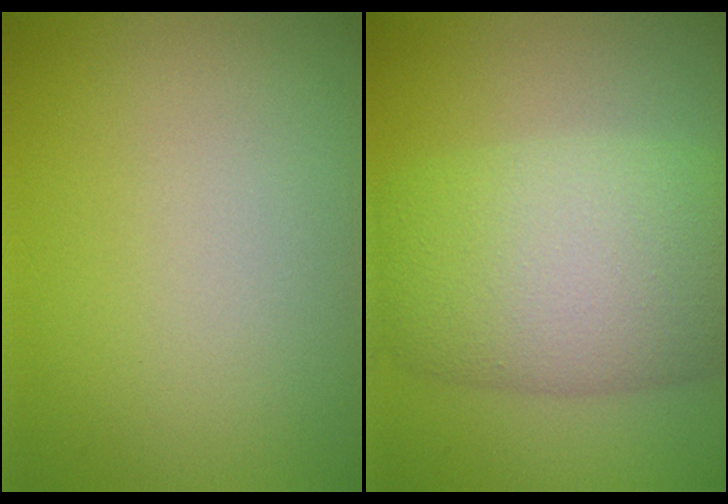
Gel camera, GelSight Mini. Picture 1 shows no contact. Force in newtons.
{"total": 9.8, "press": 9.8, "slide": 0.6}